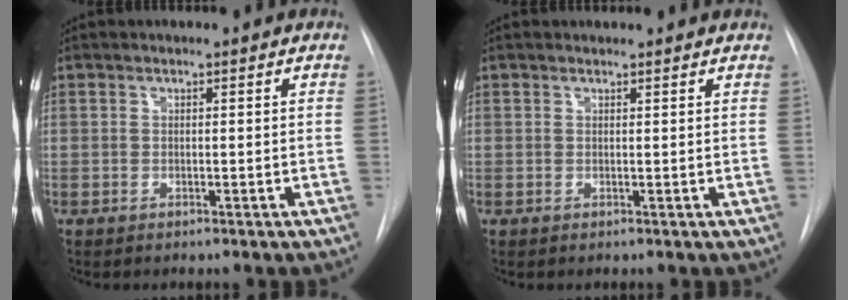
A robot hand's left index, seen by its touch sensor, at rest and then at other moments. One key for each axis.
{"total": 1.8, "fx": 1.8, "fy": 0.3, "fz": 0.1, "tx": -0.010, "ty": 0.010, "tz": 0.020}